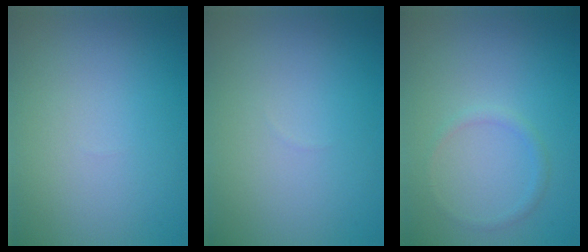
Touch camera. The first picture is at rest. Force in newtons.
{"total": 0.0}
{"total": 0.9, "press": 0.9, "slide": 0.1}